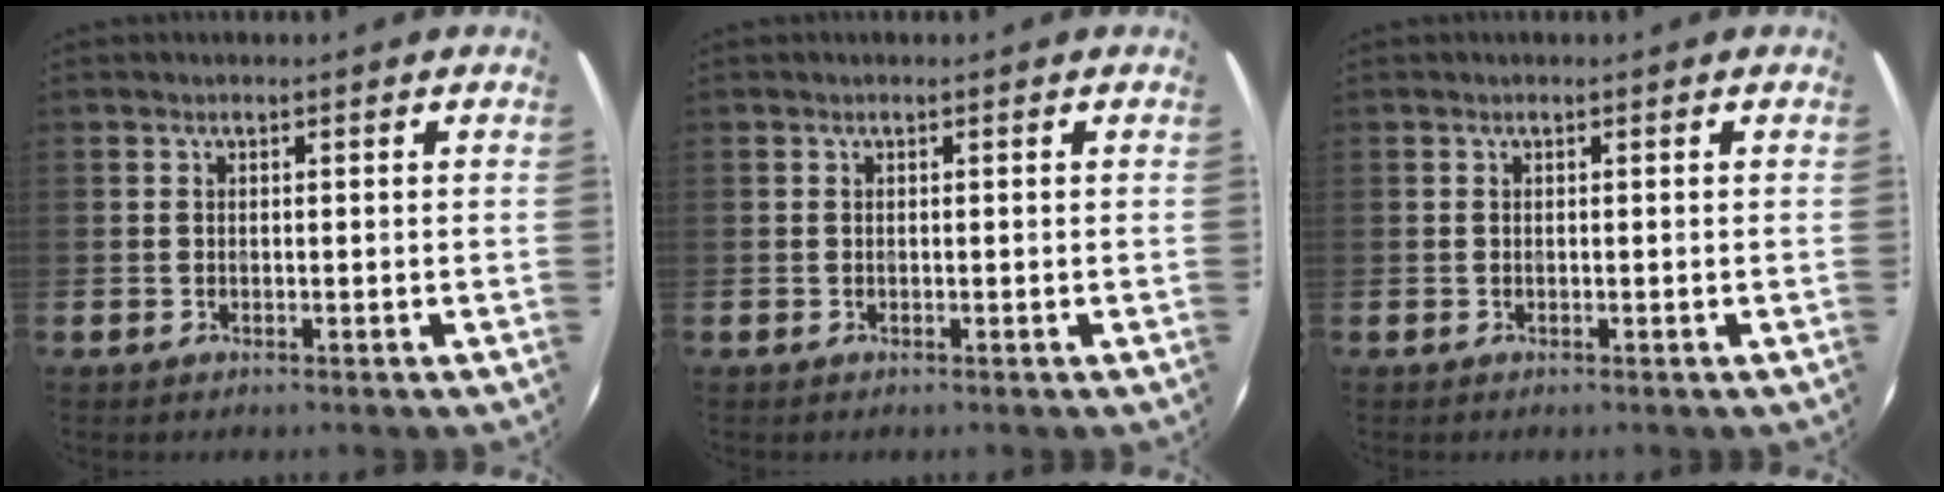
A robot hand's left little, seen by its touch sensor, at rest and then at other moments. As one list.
[{"total": 0.0}, {"total": 0.0}]